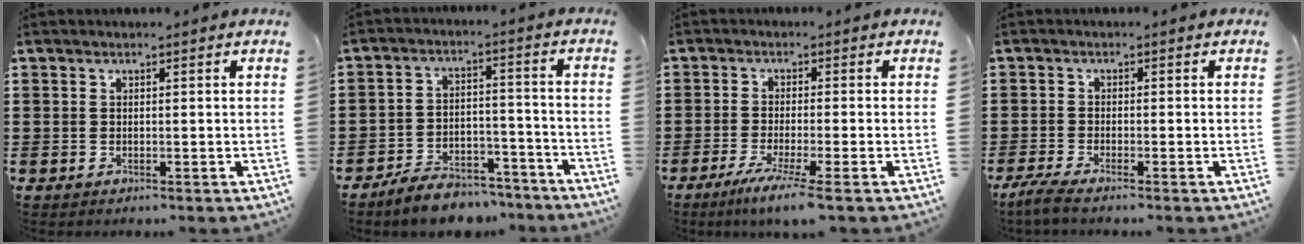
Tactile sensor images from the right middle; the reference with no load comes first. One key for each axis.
{"total": 6.7, "fx": -6.4, "fy": 1.5, "fz": 1.4, "tx": -0.022, "ty": 0.017, "tz": -0.122}
{"total": 4.4, "fx": -3.0, "fy": -0.5, "fz": 3.2, "tx": -0.065, "ty": -0.022, "tz": -0.054}
{"total": 2.2, "fx": -1.9, "fy": -0.1, "fz": 1.2, "tx": -0.037, "ty": -0.008, "tz": -0.040}